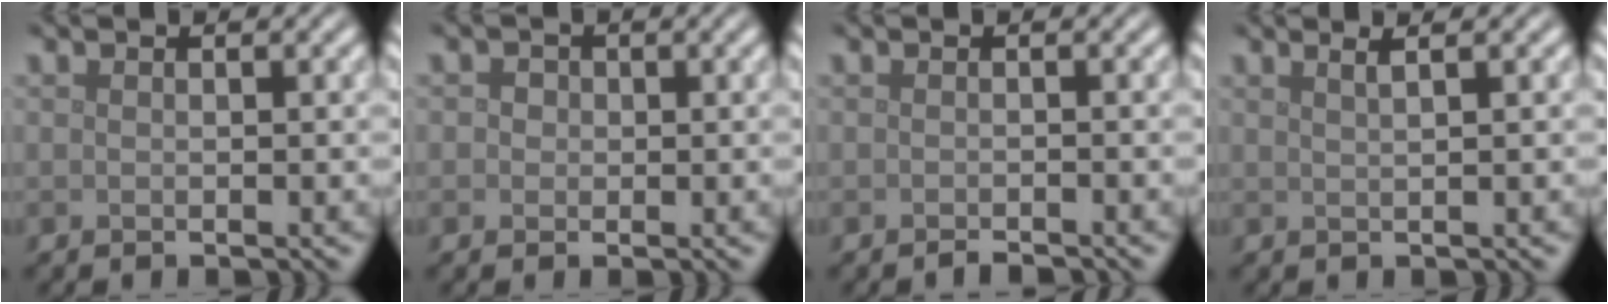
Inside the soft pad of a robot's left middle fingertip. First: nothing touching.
{"total": 1.1, "force": [0.2, 1.1, 0.4], "torque": [0.001, 0.001, -0.001]}
{"total": 0.7, "force": [-0.6, 0.0, 0.3], "torque": [-0.004, 0.001, -0.012]}
{"total": 2.2, "force": [1.3, 0.9, 1.5], "torque": [-0.001, 0.003, -0.004]}